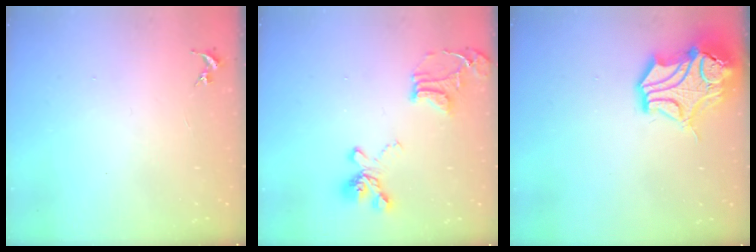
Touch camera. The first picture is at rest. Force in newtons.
{"total": 18.4, "press": 18.3, "slide": 1.8}
{"total": 16.3, "press": 16.2, "slide": 2.2}